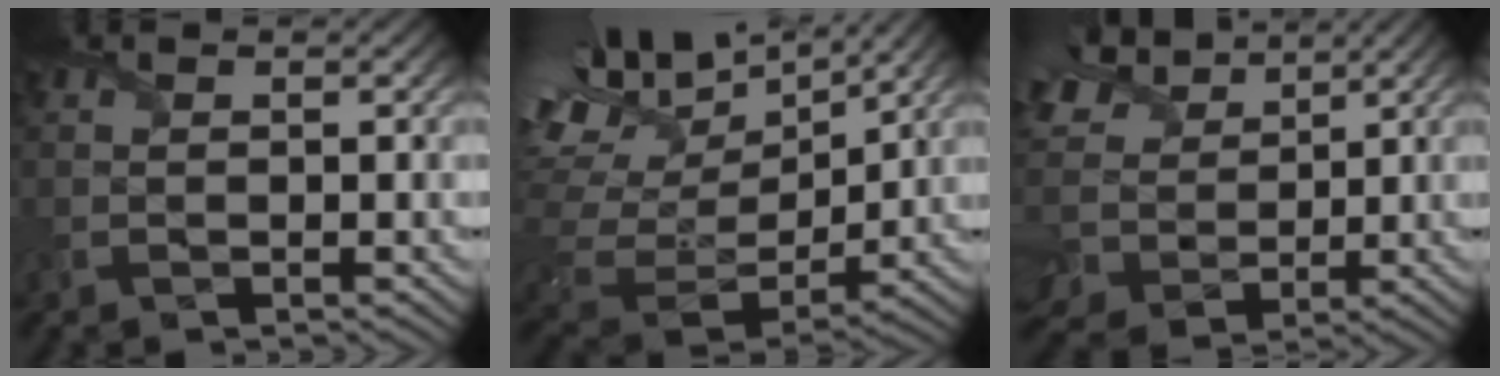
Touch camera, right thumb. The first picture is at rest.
{"total": 15.2, "force": [9.4, 7.3, 9.4], "torque": [-0.242, 0.032, 0.155]}
{"total": 14.6, "force": [4.8, 10.7, 8.8], "torque": [-0.272, 0.012, 0.099]}